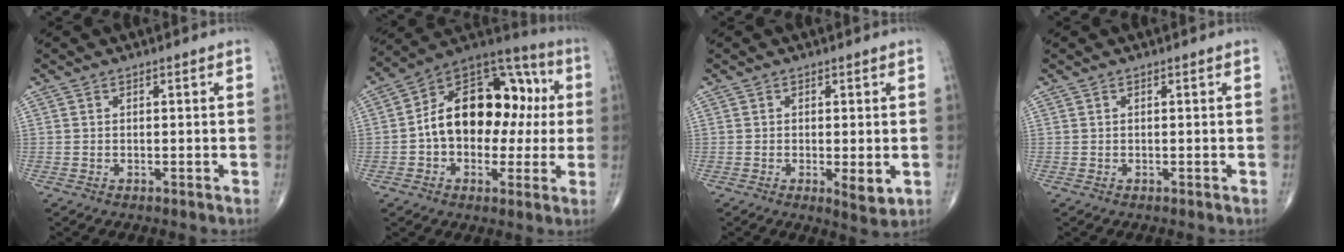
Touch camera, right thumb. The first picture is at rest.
{"total": 19.9, "force": [0.6, 13.4, 14.7], "torque": [-0.185, 0.050, 0.003]}
{"total": 3.8, "force": [-0.7, 1.2, 3.5], "torque": [-0.057, -0.013, -0.012]}
{"total": 0.0}